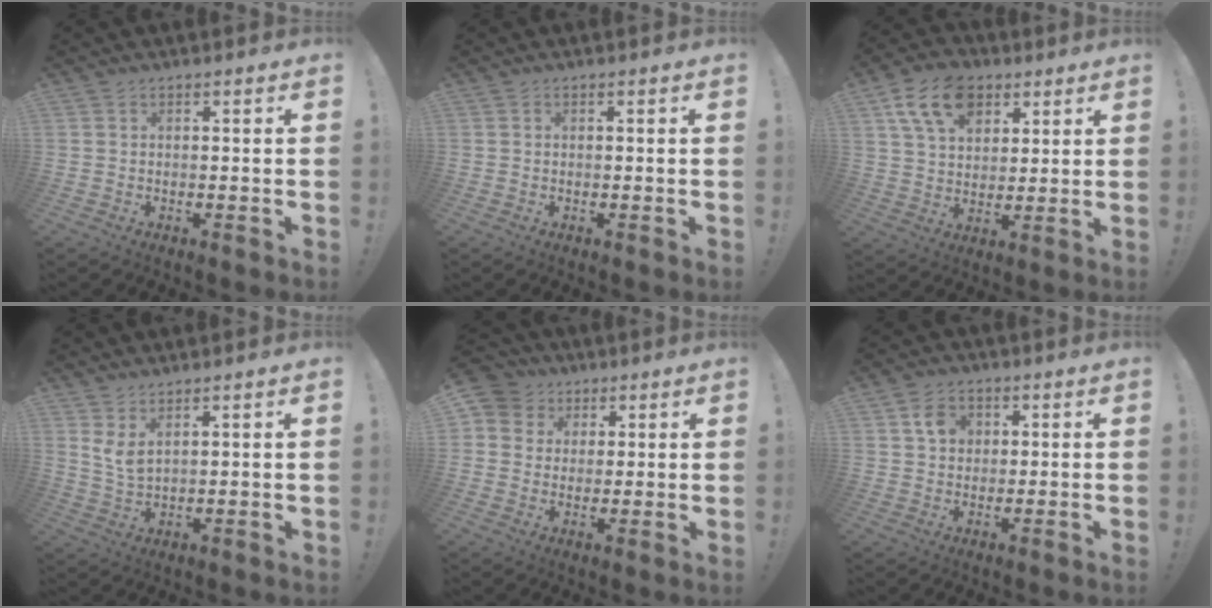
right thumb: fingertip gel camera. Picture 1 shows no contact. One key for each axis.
{"total": 0.0}
{"total": 14.8, "fx": 7.1, "fy": 10.1, "fz": 8.0, "tx": -0.129, "ty": -0.022, "tz": 0.136}
{"total": 4.9, "fx": 3.1, "fy": 1.3, "fz": 3.6, "tx": -0.062, "ty": -0.021, "tz": 0.054}
{"total": 7.3, "fx": 2.2, "fy": 6.8, "fz": 1.5, "tx": -0.019, "ty": -0.009, "tz": 0.046}
{"total": 6.0, "fx": 2.0, "fy": 4.9, "fz": 2.7, "tx": -0.037, "ty": 0.002, "tz": 0.036}